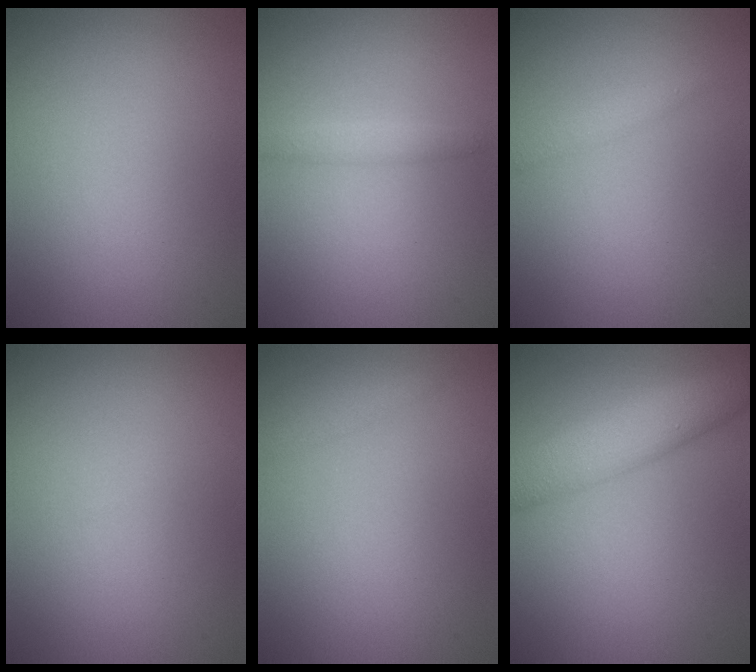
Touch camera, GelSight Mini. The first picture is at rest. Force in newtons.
{"total": 1.3, "press": 1.3, "slide": 0.1}
{"total": 1.0, "press": 1.0, "slide": 0.0}
{"total": 0.0}
{"total": 1.0, "press": 1.0, "slide": 0.0}
{"total": 5.6, "press": 5.6, "slide": 0.2}